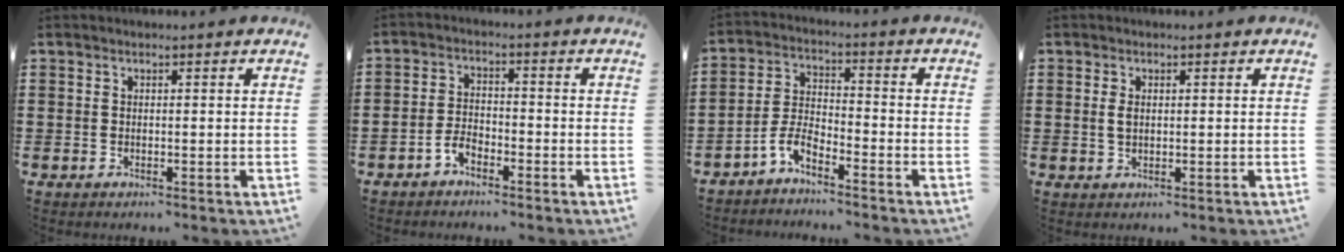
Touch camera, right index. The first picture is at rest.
{"total": 3.2, "force": [-2.4, 1.4, 1.5], "torque": [-0.047, 0.000, -0.053]}
{"total": 4.6, "force": [-4.1, 0.9, 2.0], "torque": [-0.061, -0.001, -0.089]}
{"total": 2.0, "force": [0.4, 1.0, 1.6], "torque": [-0.035, 0.007, 0.007]}